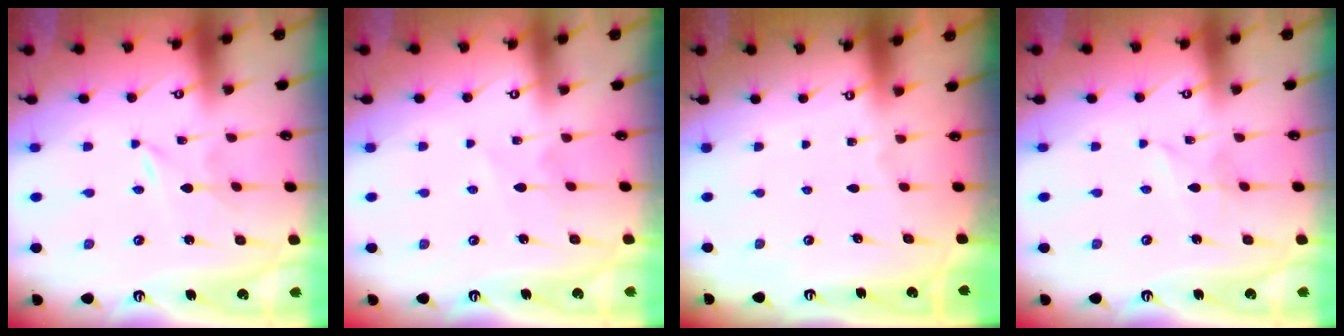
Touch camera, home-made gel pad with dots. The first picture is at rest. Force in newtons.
{"total": 3.7, "press": 3.7, "slide": 0.5}
{"total": 0.0}
{"total": 1.7, "press": 1.7, "slide": 0.1}